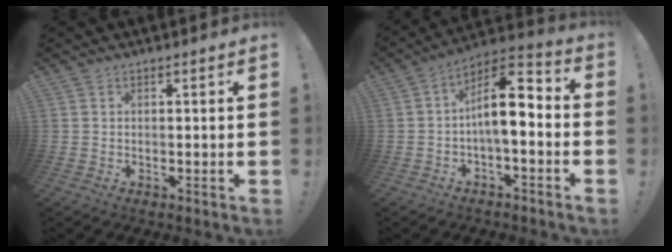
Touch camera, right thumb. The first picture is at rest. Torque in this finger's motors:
{"motor_torque": [1.59, 1.53, 0.74, -0.91, 0.02]}